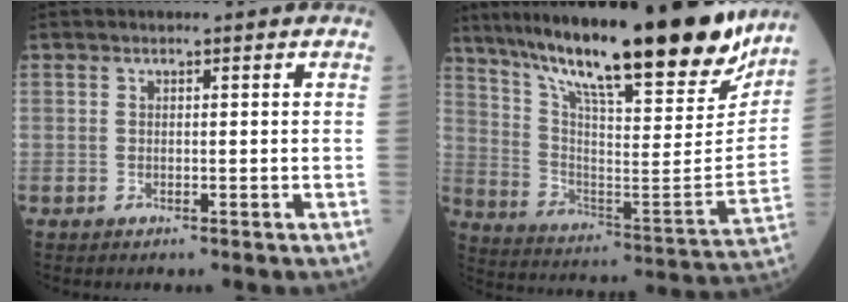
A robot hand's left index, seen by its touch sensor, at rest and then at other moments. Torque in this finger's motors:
{"motor_torque": [0.54, -0.60, 1.05, 0.21]}